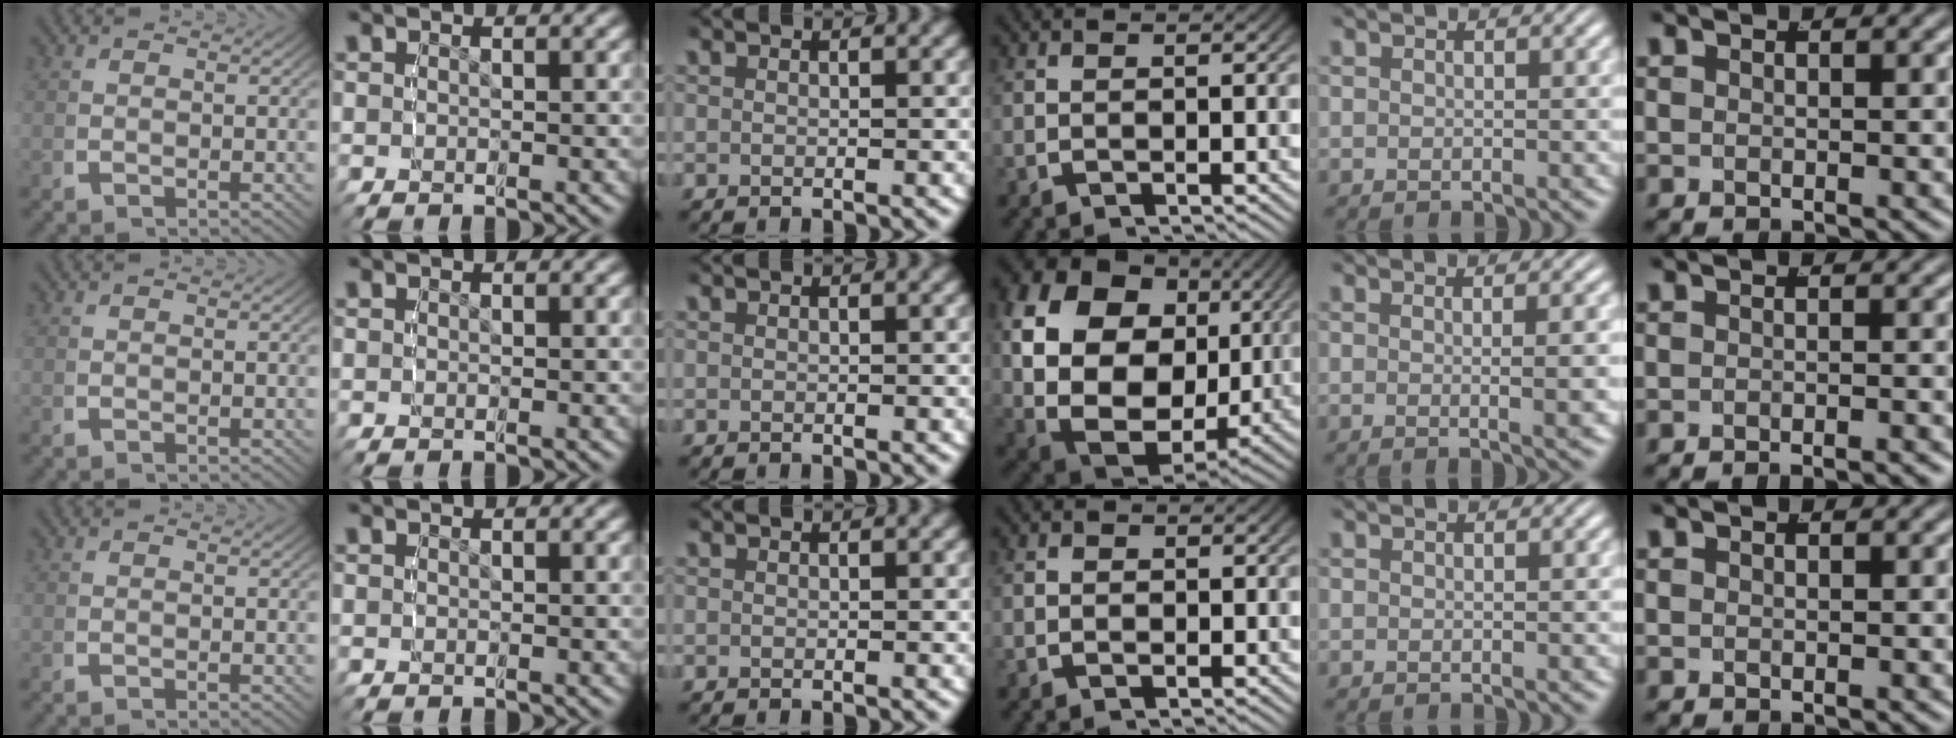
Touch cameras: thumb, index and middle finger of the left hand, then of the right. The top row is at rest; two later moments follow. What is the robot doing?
{"motion": "lift_and_place", "object": "cloth"}